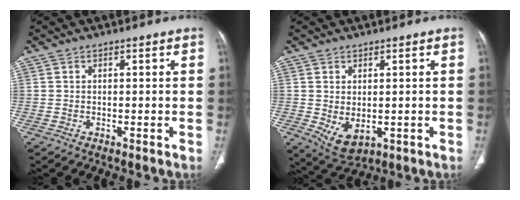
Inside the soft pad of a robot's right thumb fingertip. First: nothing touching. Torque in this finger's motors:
{"motor_torque": [-0.36, 0.54, 0.33, 0.54, 0.15]}